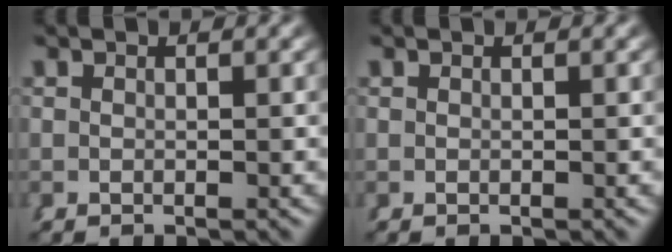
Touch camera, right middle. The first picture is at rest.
{"total": 0.0}